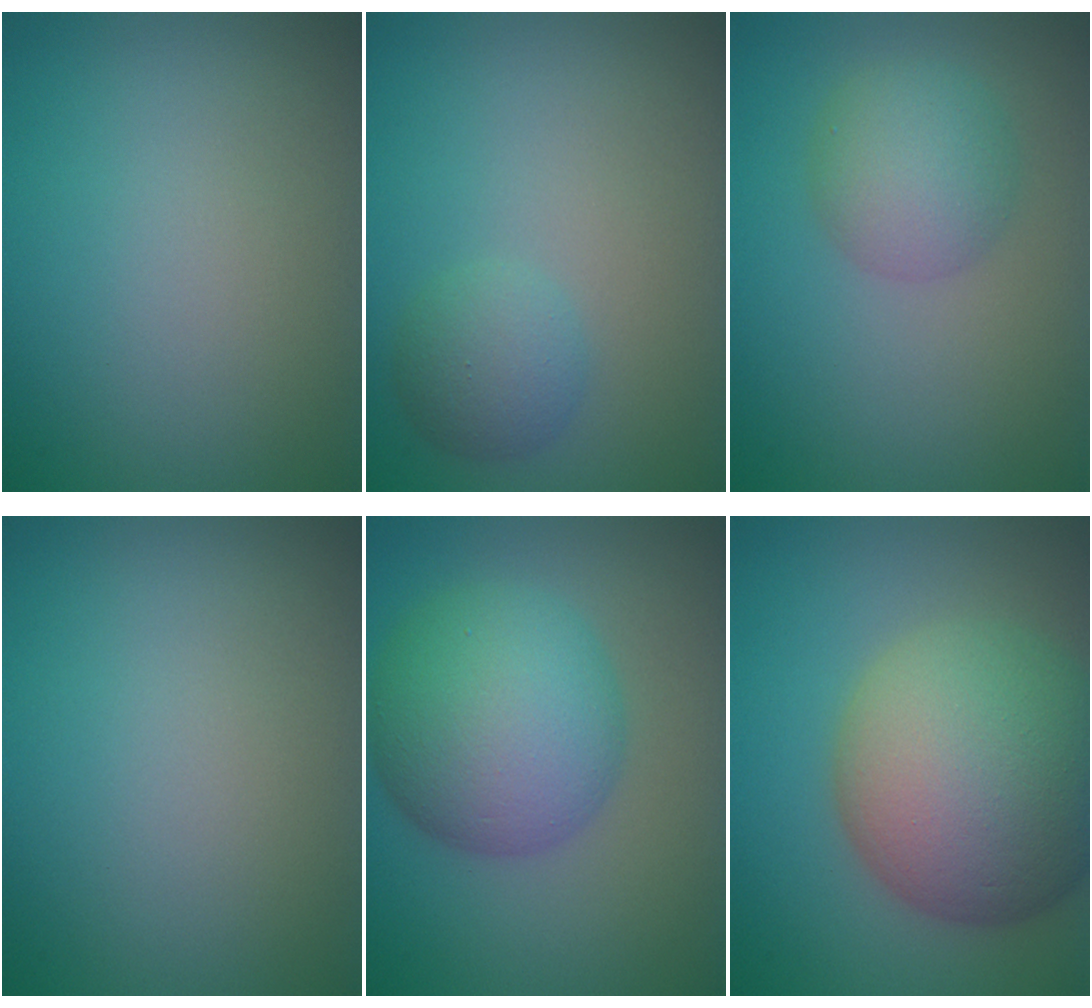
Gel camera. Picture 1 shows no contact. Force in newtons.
{"total": 2.3, "press": 2.3, "slide": 0.1}
{"total": 3.8, "press": 3.8, "slide": 0.1}
{"total": 0.0}
{"total": 9.0, "press": 9.0, "slide": 0.1}
{"total": 12.4, "press": 12.4, "slide": 0.7}